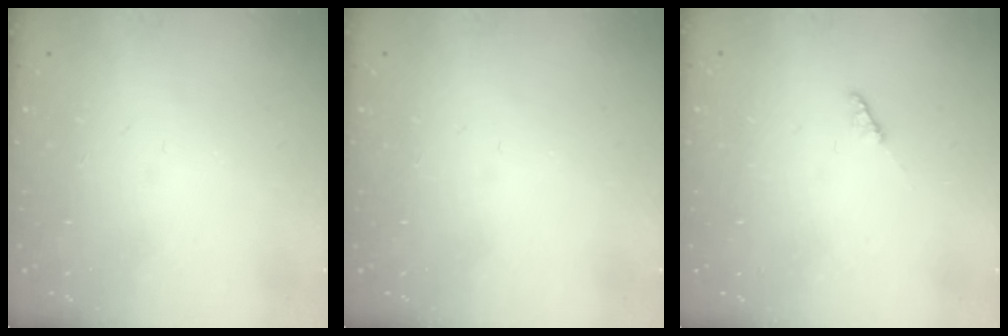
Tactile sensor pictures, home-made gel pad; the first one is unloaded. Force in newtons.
{"total": 0.0}
{"total": 2.2, "press": 2.2, "slide": 0.3}